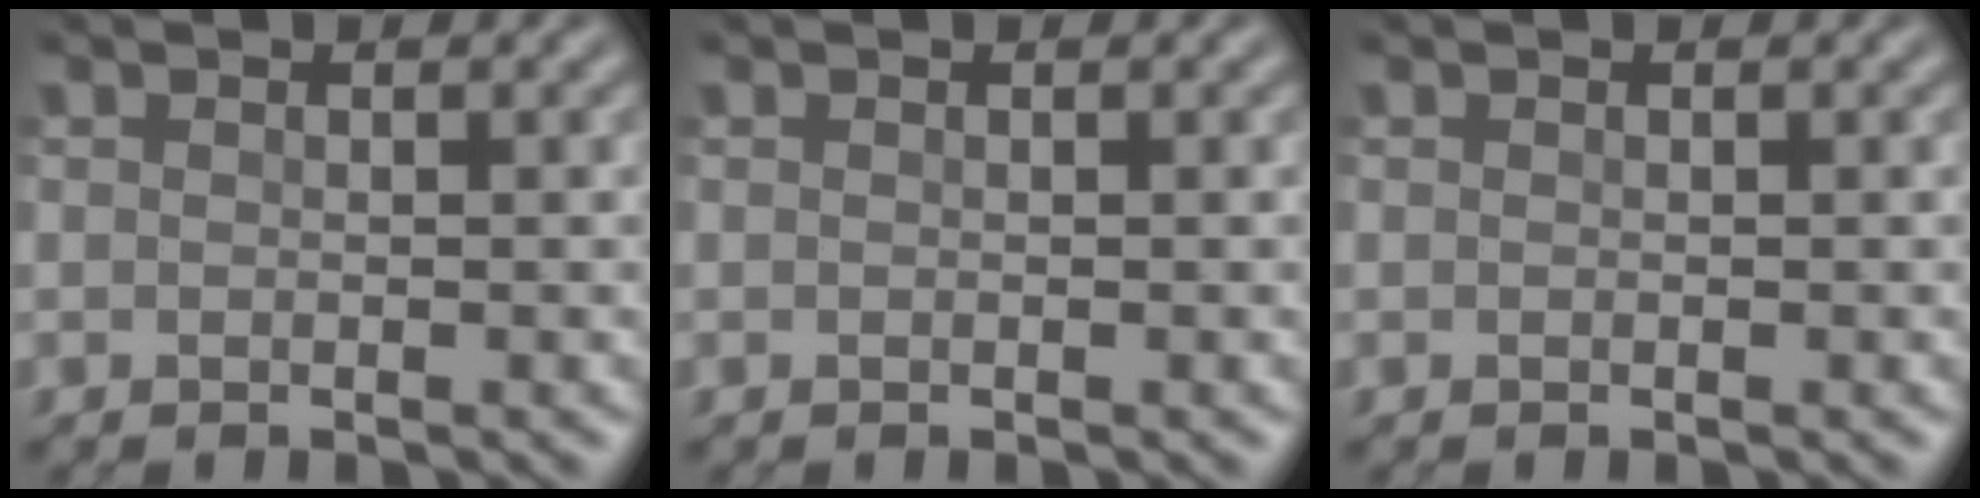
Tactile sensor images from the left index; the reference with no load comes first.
{"total": 0.0}
{"total": 0.0}